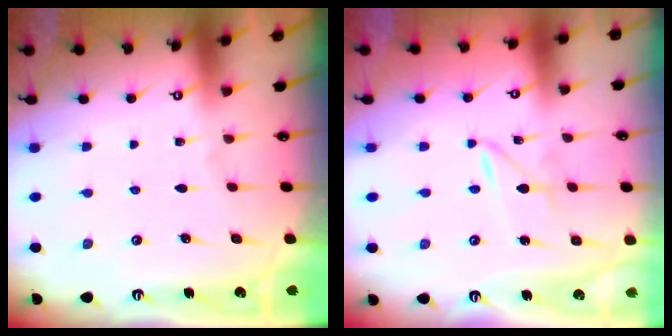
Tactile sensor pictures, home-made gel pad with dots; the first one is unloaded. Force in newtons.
{"total": 1.9, "press": 1.9, "slide": 0.2}